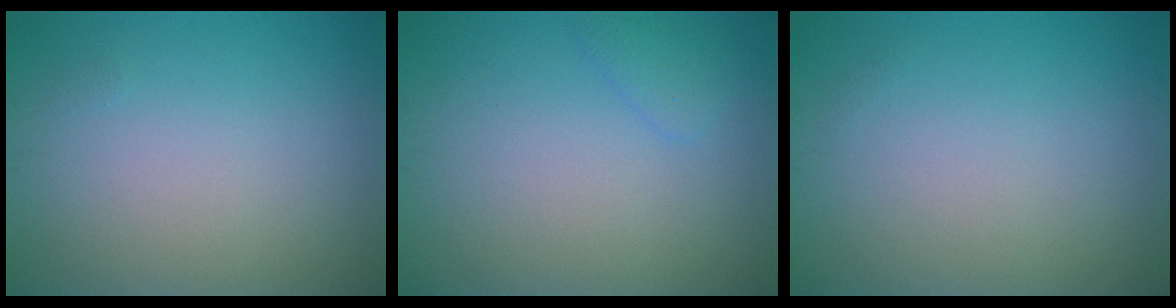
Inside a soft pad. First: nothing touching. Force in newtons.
{"total": 1.2, "press": 1.2, "slide": 0.1}
{"total": 0.0}